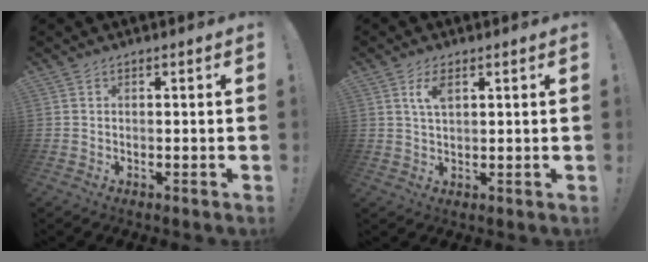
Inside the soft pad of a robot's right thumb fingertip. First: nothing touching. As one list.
[{"total": 4.3, "force": [1.9, 2.0, 3.2], "torque": [-0.056, -0.003, 0.032]}]